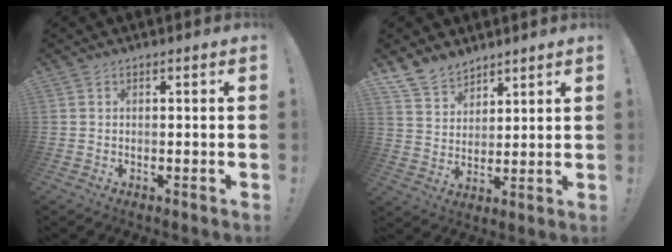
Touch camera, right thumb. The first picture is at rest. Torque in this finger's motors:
{"motor_torque": [0.03, 0.15, 0.13, 0.08, 0.00]}